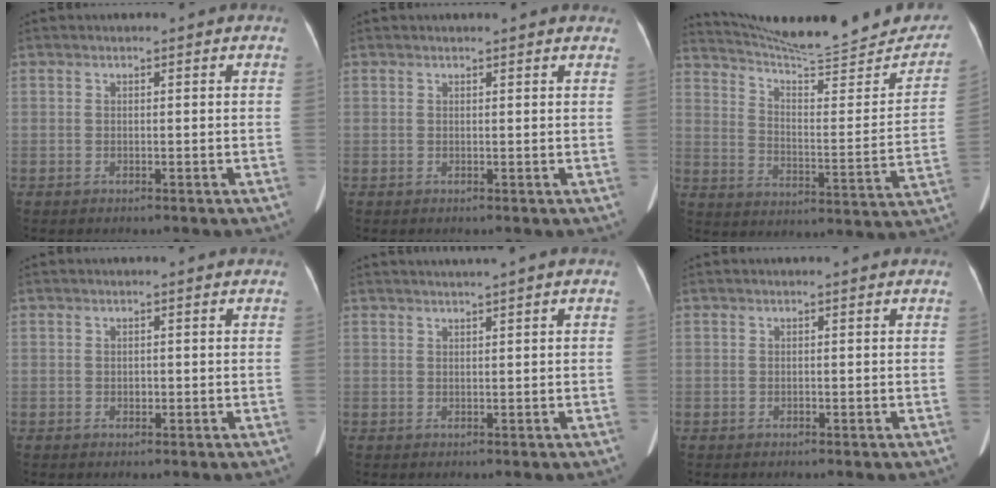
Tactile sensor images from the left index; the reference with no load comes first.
{"total": 5.2, "force": [4.8, 0.9, 1.7], "torque": [-0.016, 0.012, 0.040]}
{"total": 24.1, "force": [22.4, 3.1, 8.5], "torque": [-0.121, -0.052, 0.300]}
{"total": 0.5, "force": [0.0, 0.4, 0.3], "torque": [-0.004, 0.002, -0.002]}
{"total": 2.4, "force": [1.7, -0.4, 1.7], "torque": [-0.030, 0.016, 0.033]}
{"total": 0.0}